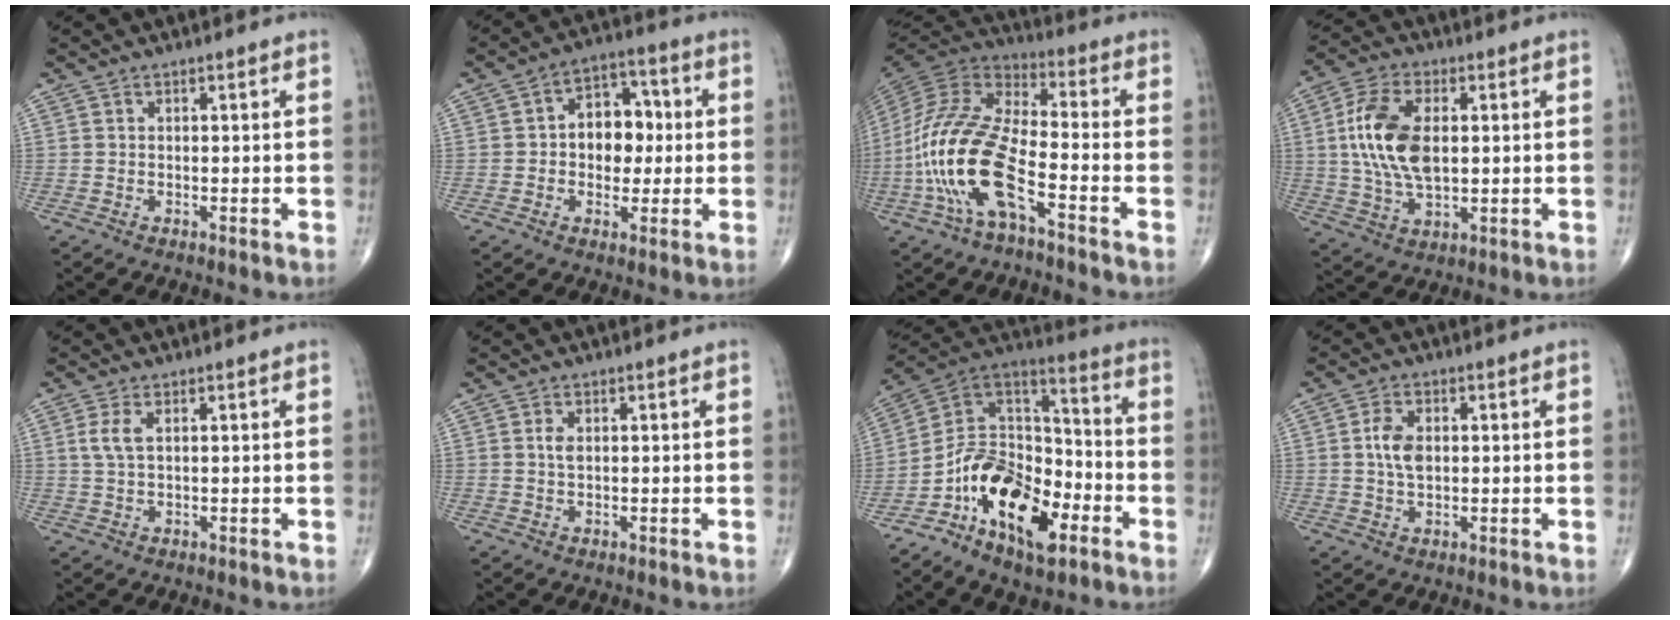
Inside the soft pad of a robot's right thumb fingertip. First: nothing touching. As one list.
[{"total": 10.0, "force": [0.5, 7.2, 6.9], "torque": [-0.055, 0.024, 0.000]}, {"total": 18.6, "force": [-6.8, 6.9, 15.9], "torque": [-0.348, 0.041, -0.131]}, {"total": 14.0, "force": [1.6, 7.6, 11.6], "torque": [-0.230, 0.003, 0.031]}, {"total": 3.2, "force": [1.0, 1.3, 2.8], "torque": [-0.069, 0.004, 0.024]}, {"total": 1.5, "force": [0.4, 0.8, 1.3], "torque": [-0.026, 0.002, 0.008]}, {"total": 19.8, "force": [-8.7, 10.5, 14.4], "torque": [-0.215, 0.066, -0.156]}, {"total": 4.9, "force": [0.6, 3.0, 3.9], "torque": [-0.076, 0.001, 0.010]}]